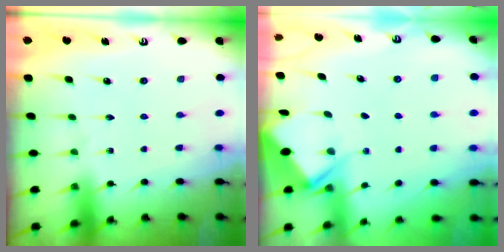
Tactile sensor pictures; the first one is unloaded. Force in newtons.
{"total": 3.8, "press": 3.8, "slide": 0.4}